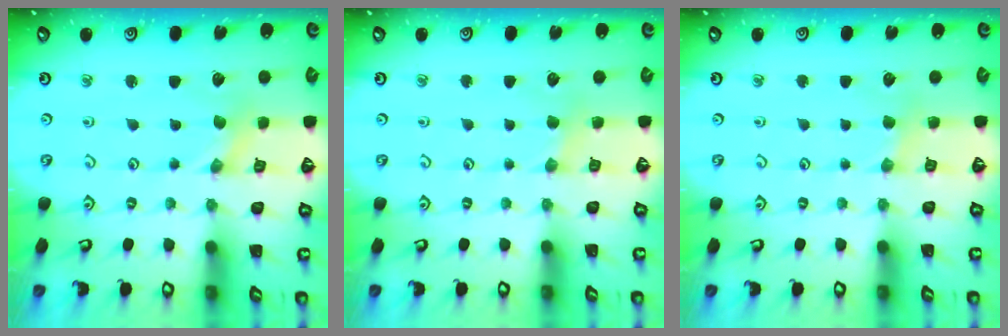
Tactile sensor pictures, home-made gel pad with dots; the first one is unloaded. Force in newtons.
{"total": 2.5, "press": 2.5, "slide": 0.4}
{"total": 2.5, "press": 2.5, "slide": 0.4}